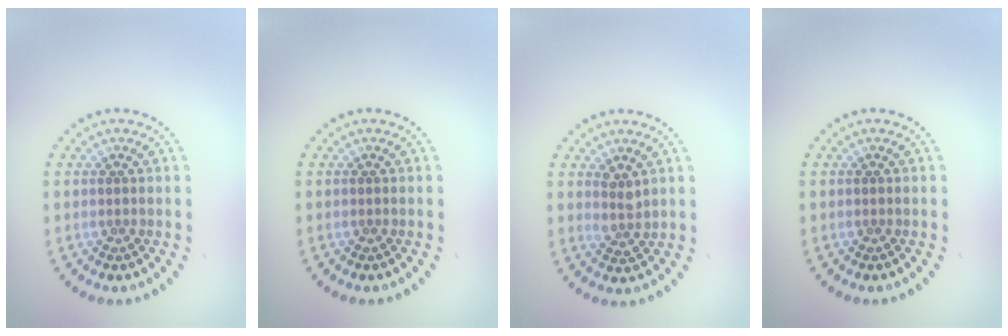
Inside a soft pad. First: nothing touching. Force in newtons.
{"total": 0.0}
{"total": 1.6, "press": 1.2, "slide": 1.0}
{"total": 0.0}